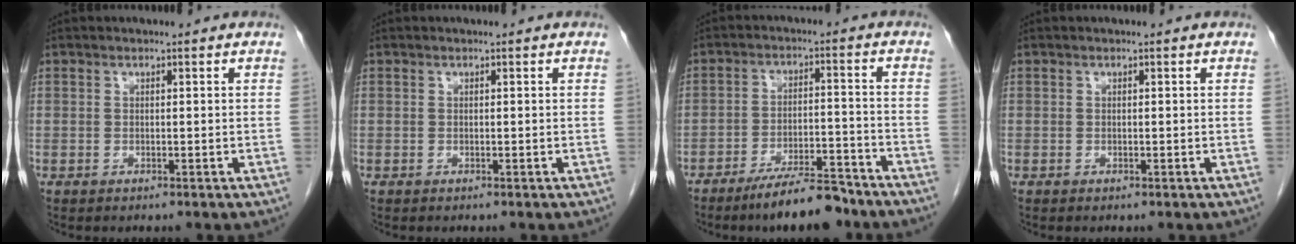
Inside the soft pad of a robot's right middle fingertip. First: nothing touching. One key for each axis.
{"total": 0.0}
{"total": 9.4, "fx": -7.8, "fy": 1.4, "fz": 5.2, "tx": -0.080, "ty": -0.008, "tz": -0.131}
{"total": 0.0}